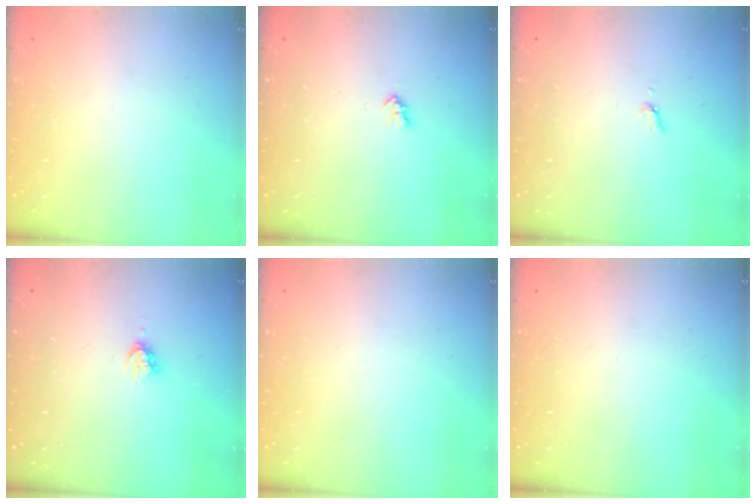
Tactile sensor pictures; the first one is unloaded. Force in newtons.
{"total": 2.4, "press": 2.4, "slide": 0.4}
{"total": 3.5, "press": 3.5, "slide": 0.5}
{"total": 3.6, "press": 3.6, "slide": 0.2}
{"total": 0.0}
{"total": 0.0}